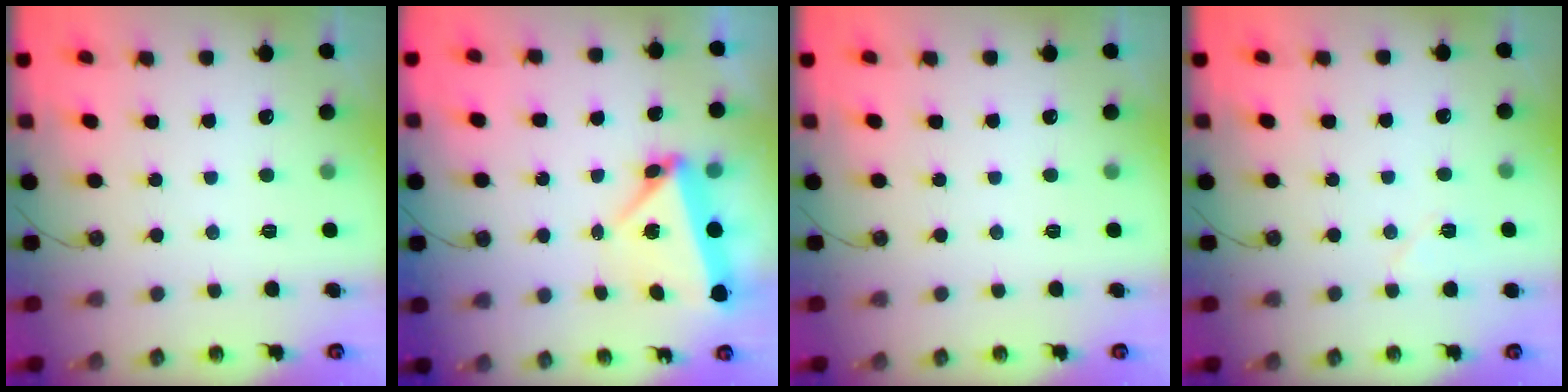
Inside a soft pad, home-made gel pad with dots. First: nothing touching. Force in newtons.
{"total": 5.6, "press": 4.5, "slide": 3.3}
{"total": 0.0}
{"total": 7.1, "press": 6.9, "slide": 1.7}